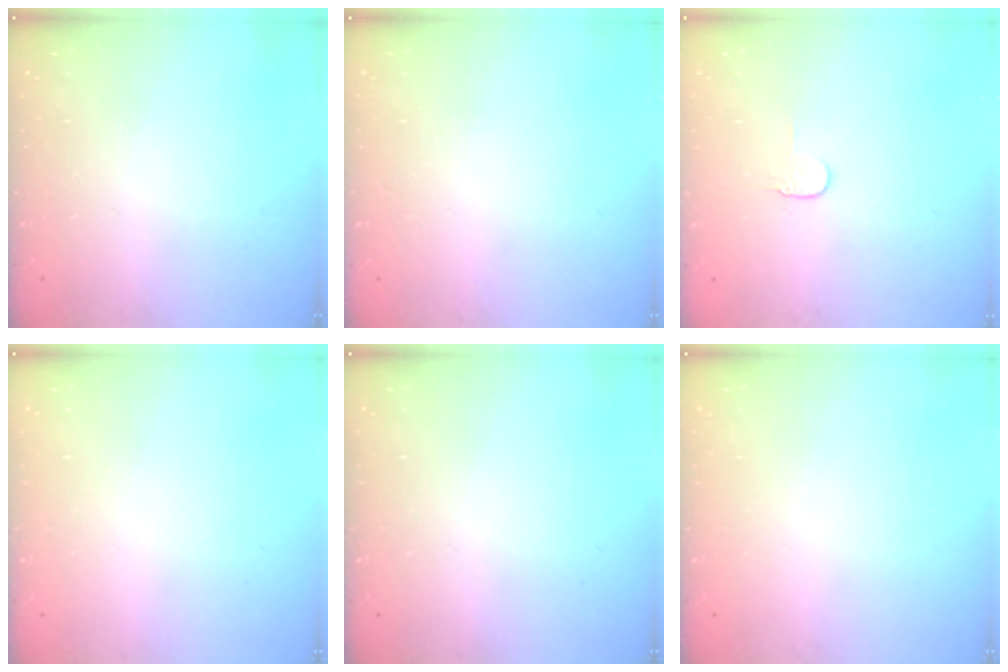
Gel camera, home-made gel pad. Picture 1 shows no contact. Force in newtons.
{"total": 0.0}
{"total": 4.0, "press": 3.9, "slide": 0.5}
{"total": 0.0}
{"total": 0.0}
{"total": 0.0}